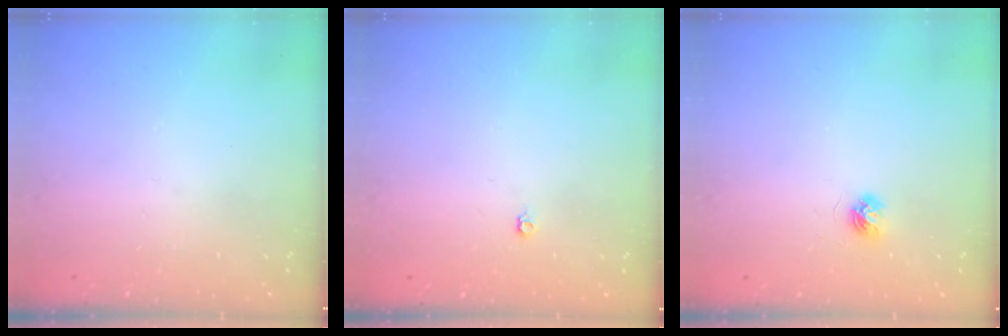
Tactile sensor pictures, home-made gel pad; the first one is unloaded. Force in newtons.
{"total": 3.1, "press": 3.0, "slide": 0.6}
{"total": 4.6, "press": 4.6, "slide": 0.5}